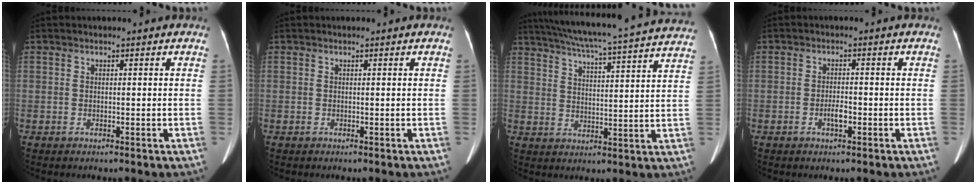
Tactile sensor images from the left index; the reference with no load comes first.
{"total": 0.0}
{"total": 27.1, "force": [24.5, 1.0, 11.5], "torque": [-0.197, -0.020, 0.312]}
{"total": 2.1, "force": [-1.0, 0.6, 1.8], "torque": [-0.033, 0.001, -0.018]}